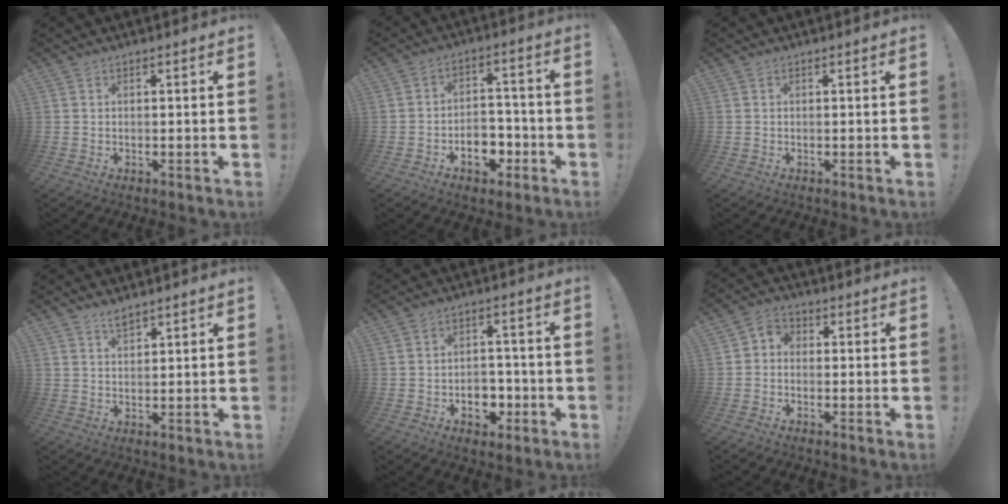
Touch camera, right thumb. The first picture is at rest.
{"total": 9.8, "force": [-4.4, 6.8, 5.6], "torque": [-0.075, 0.038, -0.069]}
{"total": 0.0}
{"total": 2.8, "force": [2.3, 0.8, 1.4], "torque": [-0.019, -0.014, 0.040]}
{"total": 7.7, "force": [-2.7, 5.9, 4.1], "torque": [-0.055, 0.015, -0.044]}
{"total": 3.4, "force": [-1.7, 2.4, 1.6], "torque": [-0.036, 0.011, -0.032]}